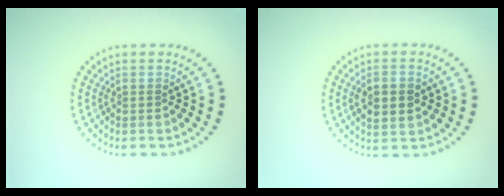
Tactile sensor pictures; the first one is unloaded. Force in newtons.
{"total": 2.9, "press": 2.9, "slide": 0.2}